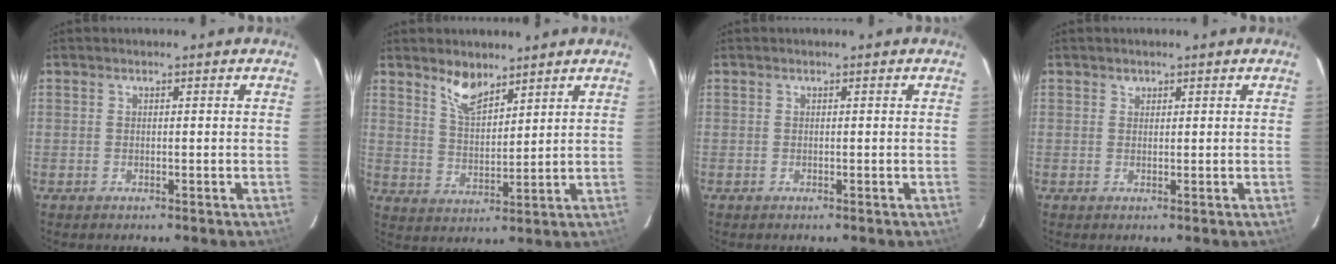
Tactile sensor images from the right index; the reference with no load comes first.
{"total": 6.4, "force": [4.9, 2.3, 3.4], "torque": [-0.058, 0.001, 0.096]}
{"total": 0.0}
{"total": 0.9, "force": [0.5, 0.7, 0.0], "torque": [0.002, 0.004, 0.008]}